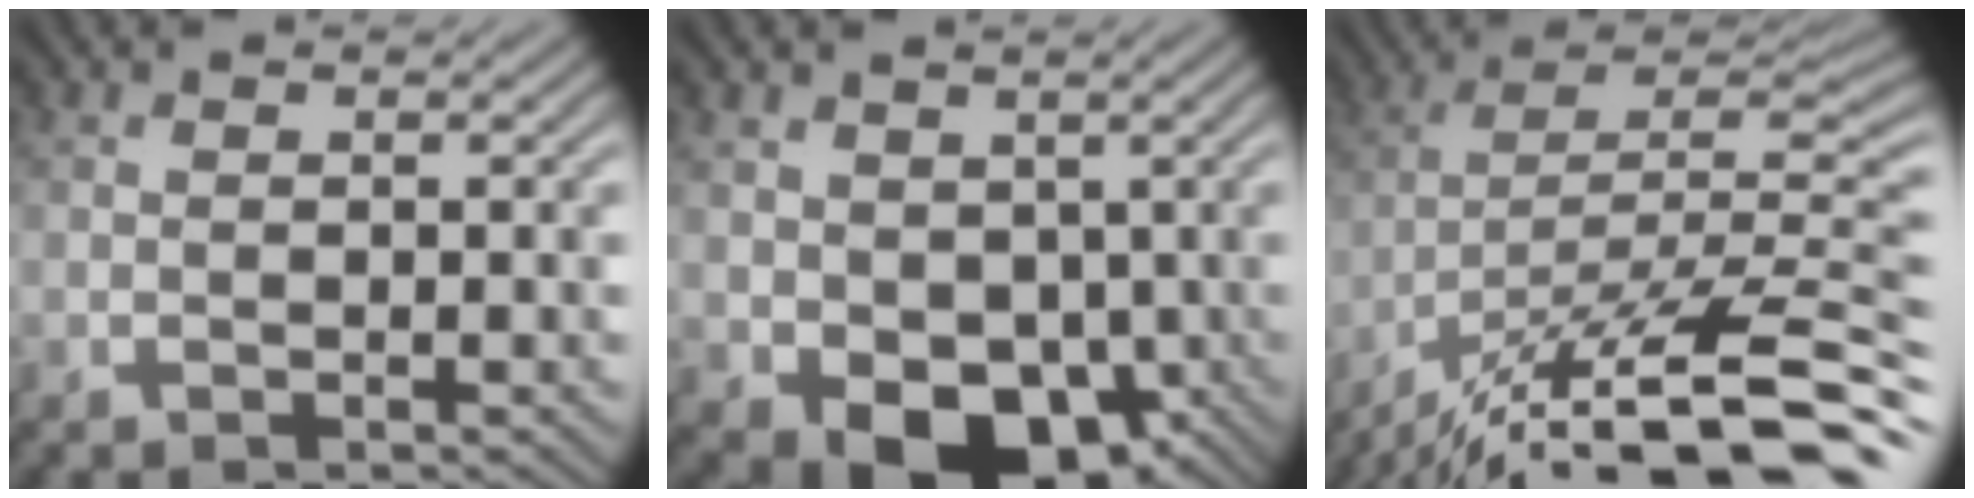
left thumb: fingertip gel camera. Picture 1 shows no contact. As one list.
[{"total": 9.1, "force": [-1.8, 6.9, 5.6], "torque": [-0.110, -0.031, -0.025]}, {"total": 15.3, "force": [-11.3, 3.4, 9.8], "torque": [-0.181, 0.010, -0.188]}]